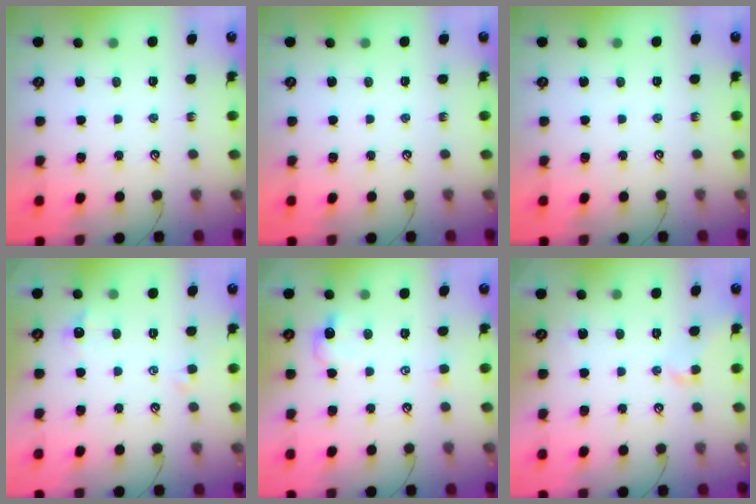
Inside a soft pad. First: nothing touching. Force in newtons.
{"total": 0.0}
{"total": 0.0}
{"total": 1.1, "press": 0.9, "slide": 0.7}
{"total": 2.1, "press": 2.0, "slide": 0.7}
{"total": 1.4, "press": 1.3, "slide": 0.6}